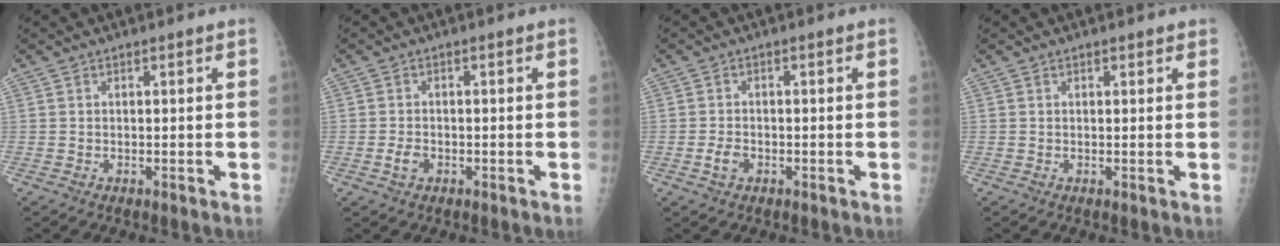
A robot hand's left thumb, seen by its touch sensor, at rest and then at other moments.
{"total": 2.2, "force": [-0.9, 1.5, 1.3], "torque": [-0.023, 0.002, -0.015]}
{"total": 2.4, "force": [-1.0, 1.6, 1.5], "torque": [-0.026, 0.004, -0.018]}
{"total": 1.1, "force": [0.8, 0.5, 0.6], "torque": [-0.003, -0.003, 0.008]}